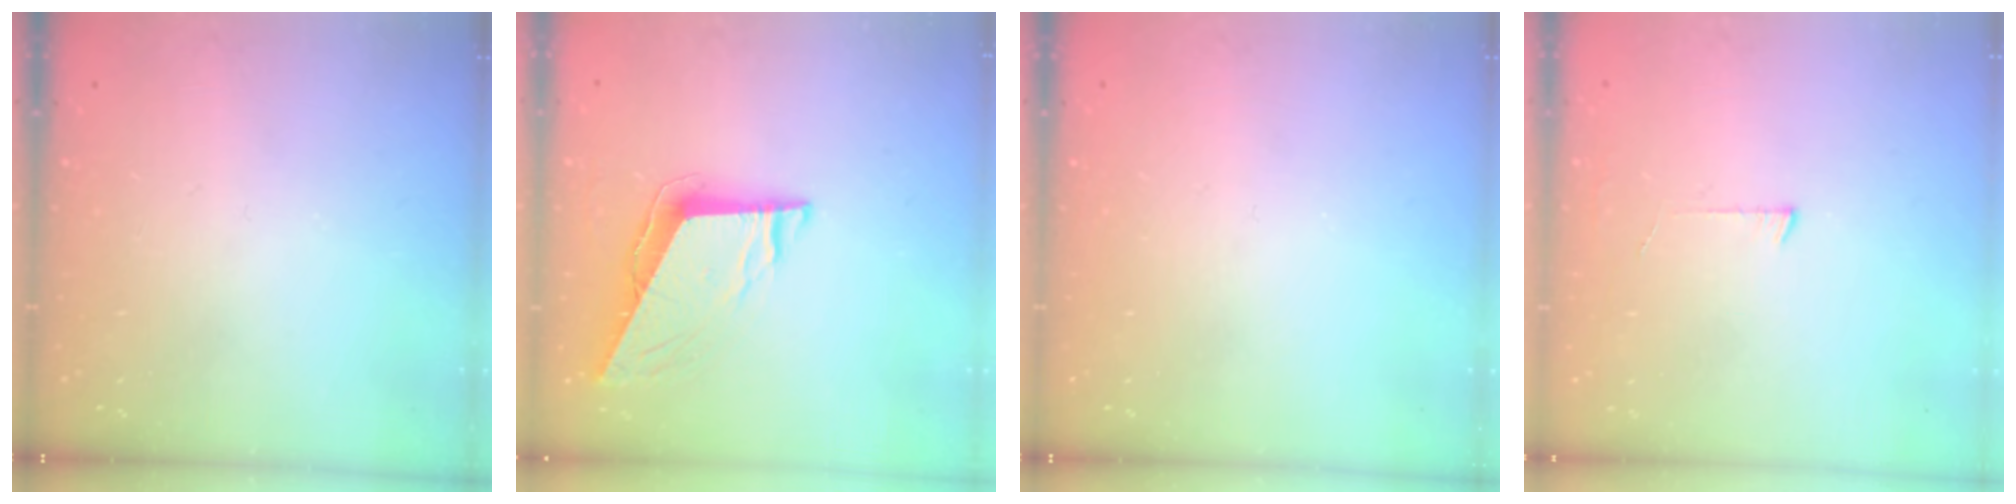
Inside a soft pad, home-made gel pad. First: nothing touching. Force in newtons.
{"total": 9.7, "press": 9.7, "slide": 1.2}
{"total": 0.0}
{"total": 3.0, "press": 3.0, "slide": 0.3}